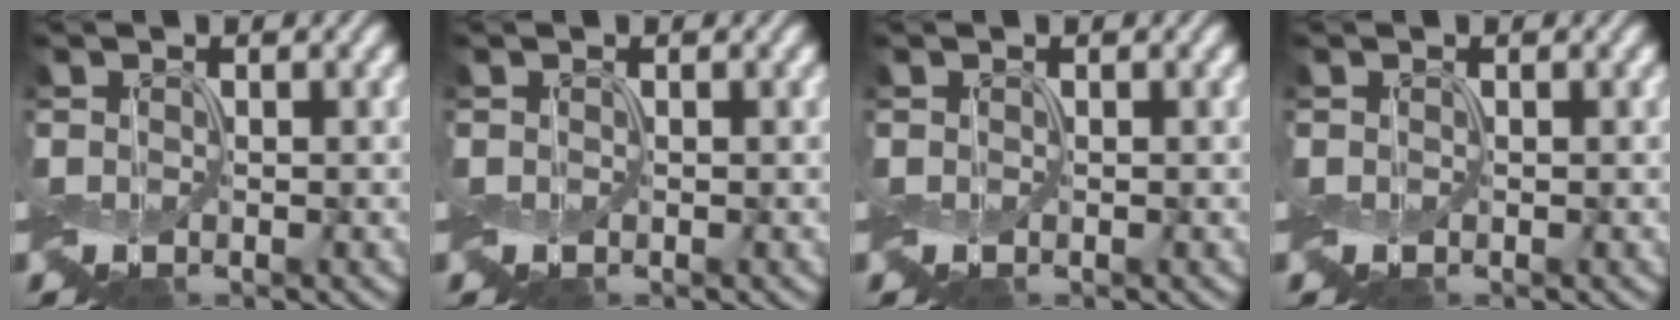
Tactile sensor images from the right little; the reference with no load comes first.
{"total": 0.0}
{"total": 0.0}
{"total": 0.0}